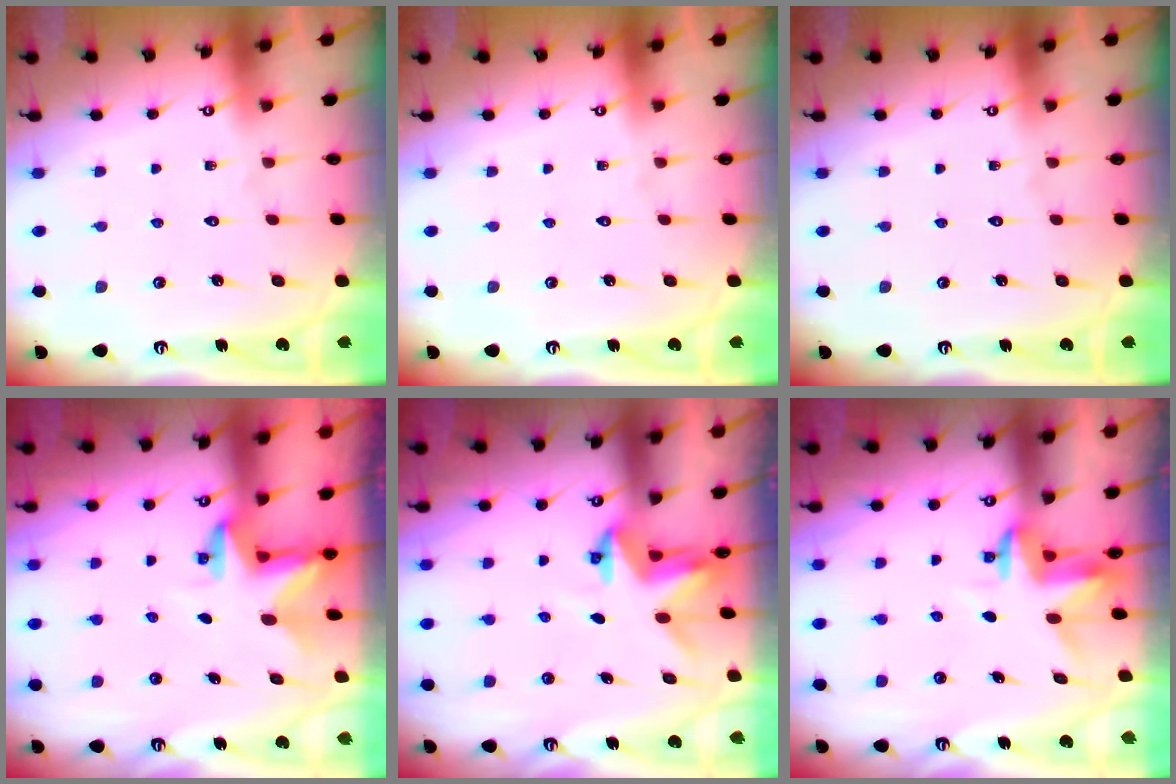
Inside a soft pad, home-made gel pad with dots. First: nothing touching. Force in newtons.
{"total": 0.0}
{"total": 0.0}
{"total": 2.7, "press": 2.7, "slide": 0.3}
{"total": 3.1, "press": 3.1, "slide": 0.2}
{"total": 3.6, "press": 3.6, "slide": 0.2}